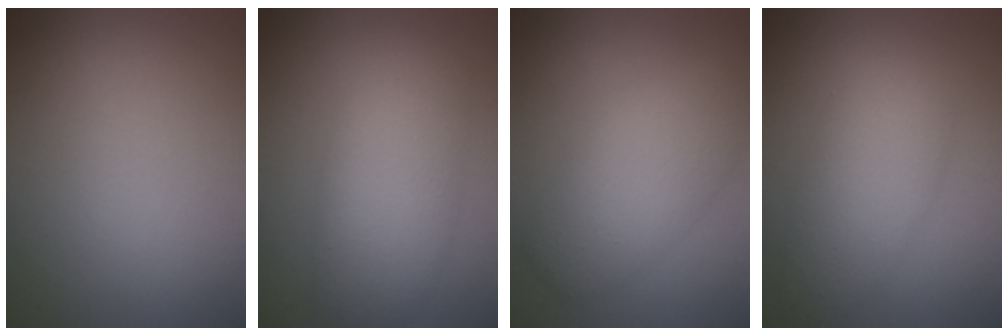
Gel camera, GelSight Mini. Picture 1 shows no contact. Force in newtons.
{"total": 6.2, "press": 6.2, "slide": 0.4}
{"total": 5.3, "press": 5.3, "slide": 0.3}
{"total": 4.8, "press": 4.8, "slide": 0.1}